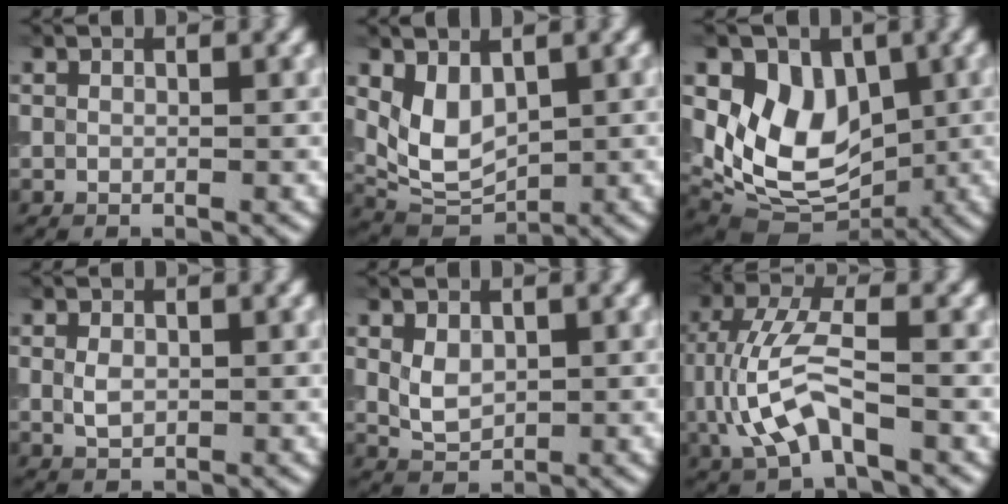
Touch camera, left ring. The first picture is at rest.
{"total": 4.2, "force": [1.1, 2.7, 3.1], "torque": [-0.059, -0.010, 0.030]}
{"total": 7.8, "force": [1.1, 5.8, 5.2], "torque": [-0.091, -0.017, 0.015]}
{"total": 1.6, "force": [0.1, 1.1, 1.1], "torque": [-0.025, -0.001, 0.003]}
{"total": 2.6, "force": [0.4, 1.9, 1.8], "torque": [-0.037, -0.002, 0.011]}
{"total": 6.3, "force": [-1.0, 2.7, 5.6], "torque": [-0.123, 0.008, -0.021]}